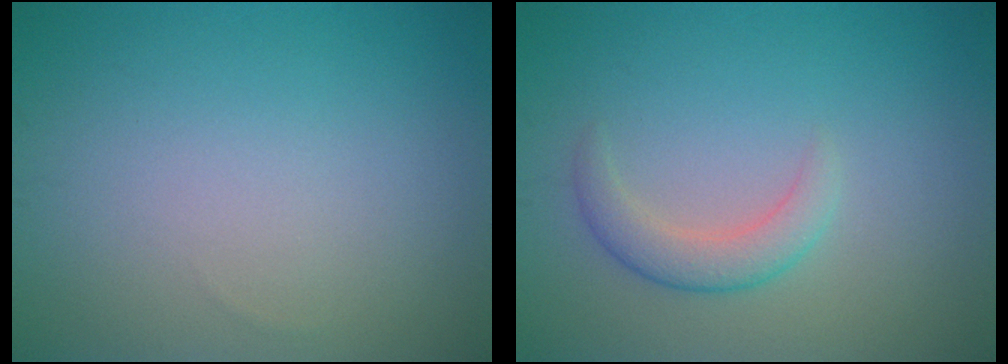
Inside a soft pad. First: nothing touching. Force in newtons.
{"total": 2.4, "press": 2.4, "slide": 0.2}